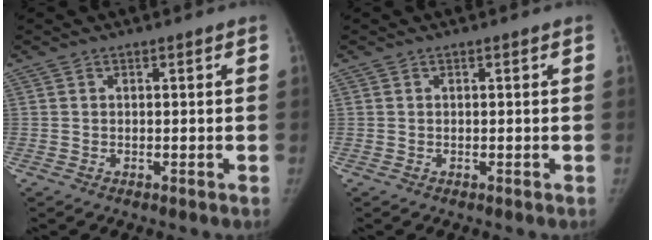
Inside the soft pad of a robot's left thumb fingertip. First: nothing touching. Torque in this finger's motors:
{"motor_torque": [0.00, 0.00, 0.13, -0.13, 0.00]}